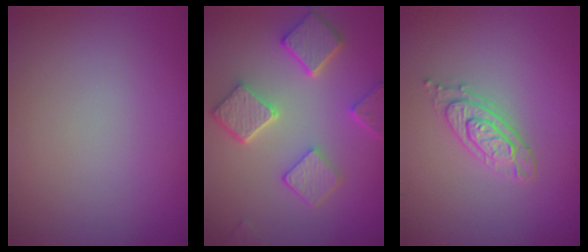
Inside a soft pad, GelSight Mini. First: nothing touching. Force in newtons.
{"total": 5.4, "press": 4.4, "slide": 3.2}
{"total": 2.9, "press": 2.6, "slide": 1.4}